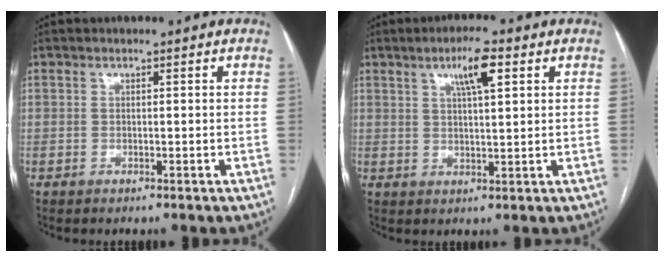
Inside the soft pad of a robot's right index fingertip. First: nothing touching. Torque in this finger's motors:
{"motor_torque": [0.76, 0.71, 0.15, 0.09]}